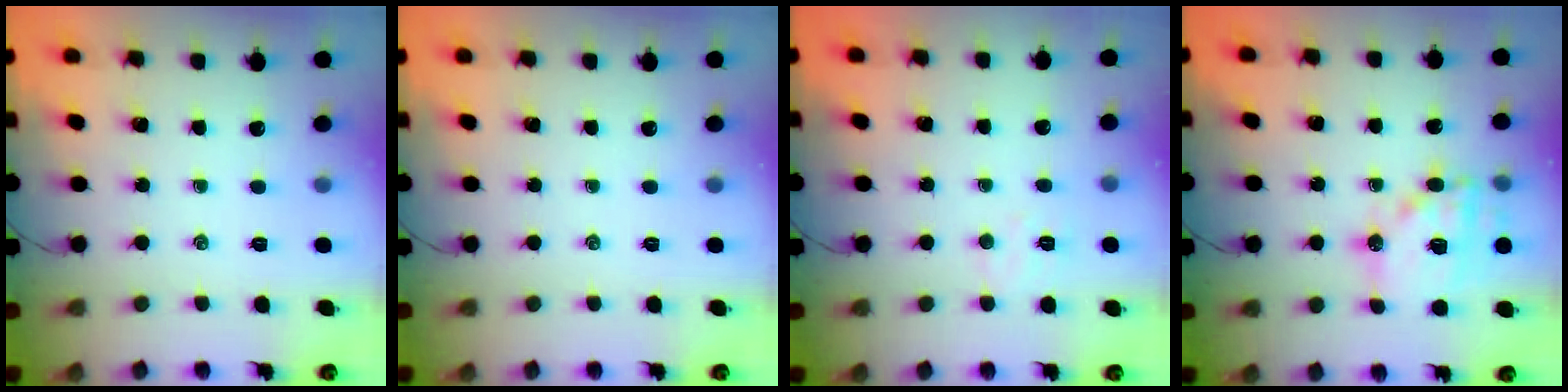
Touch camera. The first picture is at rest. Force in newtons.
{"total": 0.0}
{"total": 3.8, "press": 3.7, "slide": 0.8}
{"total": 16.1, "press": 15.9, "slide": 2.5}